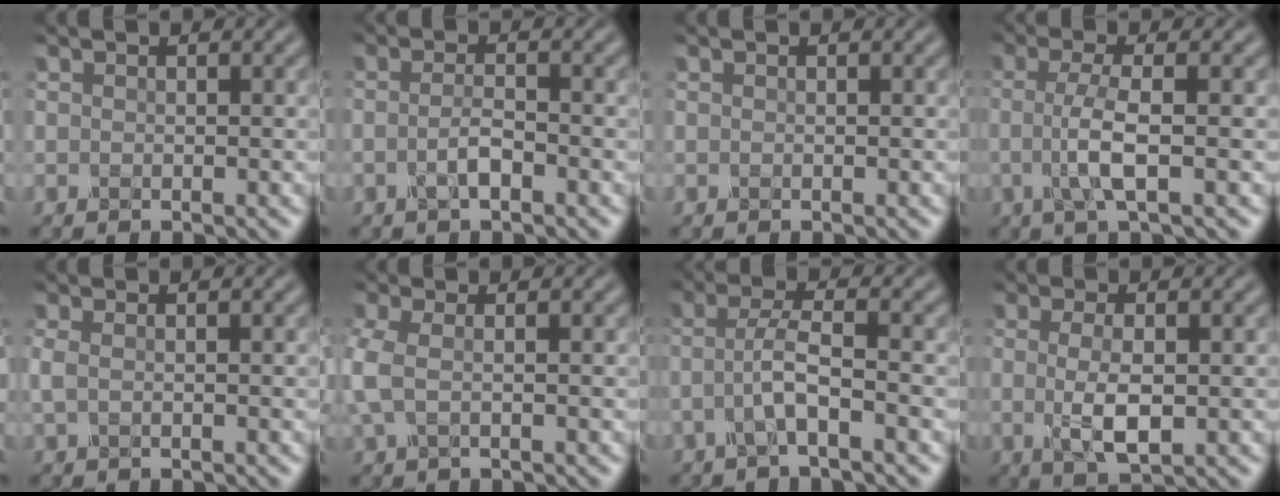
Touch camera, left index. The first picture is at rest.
{"total": 1.9, "force": [-0.7, 0.5, 1.8], "torque": [-0.036, 0.001, -0.018]}
{"total": 0.0}
{"total": 4.1, "force": [-0.4, 1.0, 3.9], "torque": [-0.076, -0.003, -0.011]}
{"total": 1.2, "force": [0.1, 0.5, 1.0], "torque": [-0.026, 0.002, 0.000]}
{"total": 2.9, "force": [-0.2, 1.4, 2.6], "torque": [-0.077, -0.001, -0.009]}
{"total": 3.3, "force": [-1.0, 0.5, 3.1], "torque": [-0.061, 0.009, -0.029]}
{"total": 3.9, "force": [-0.2, 1.3, 3.7], "torque": [-0.080, -0.006, -0.004]}